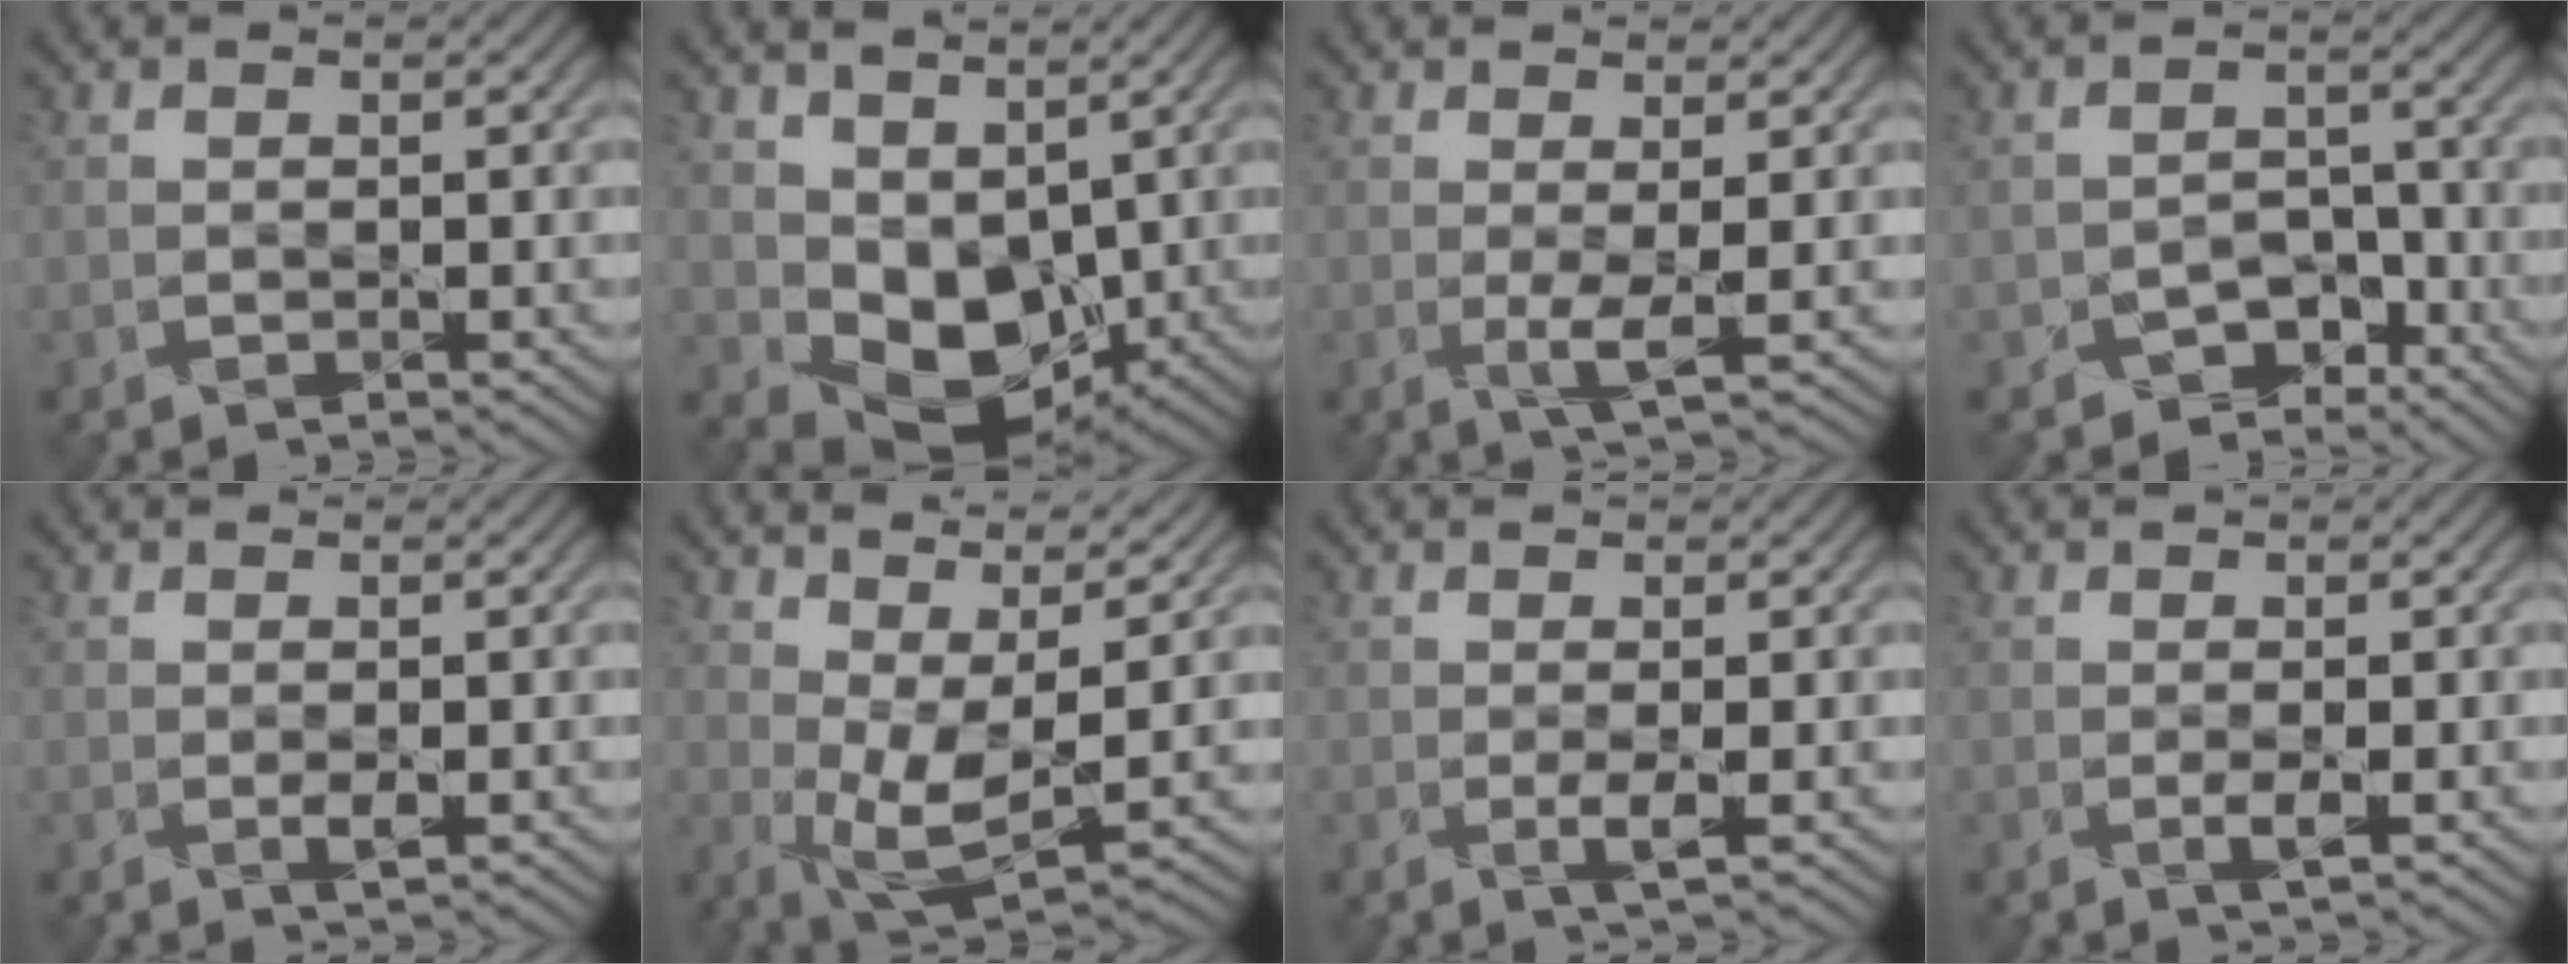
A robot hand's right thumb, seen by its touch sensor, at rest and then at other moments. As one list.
[{"total": 7.3, "force": [1.8, 5.1, 4.9], "torque": [-0.105, -0.017, 0.035]}, {"total": 2.2, "force": [0.2, -0.1, 2.1], "torque": [-0.049, -0.002, 0.001]}, {"total": 4.6, "force": [-3.5, 2.6, 1.4], "torque": [-0.015, 0.001, -0.065]}, {"total": 0.9, "force": [0.0, 0.2, 0.9], "torque": [-0.018, -0.002, 0.000]}, {"total": 7.7, "force": [3.4, 3.0, 6.2], "torque": [-0.125, -0.001, 0.063]}, {"total": 1.5, "force": [-0.1, -0.1, 1.5], "torque": [-0.030, 0.001, -0.005]}, {"total": 1.1, "force": [-0.1, -0.1, 1.1], "torque": [-0.021, 0.001, -0.006]}]